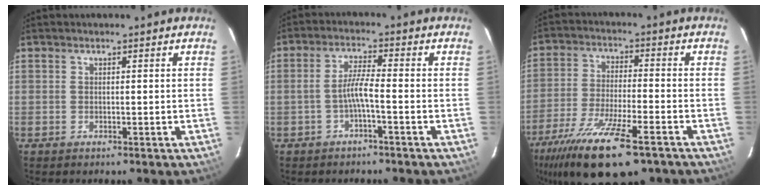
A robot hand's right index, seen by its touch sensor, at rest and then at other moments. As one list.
[{"total": 3.8, "force": [-1.8, -0.1, 3.4], "torque": [-0.072, 0.007, -0.033]}, {"total": 18.7, "force": [-12.5, 5.0, 13.0], "torque": [-0.263, -0.053, -0.218]}]